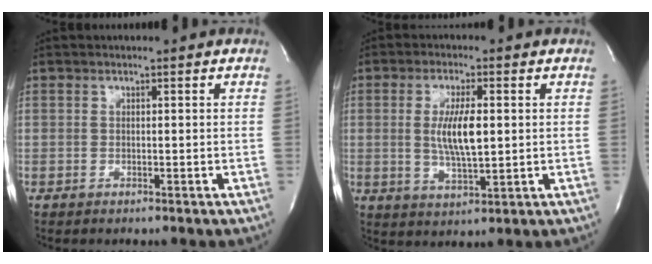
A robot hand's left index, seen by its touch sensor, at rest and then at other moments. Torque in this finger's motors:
{"motor_torque": [0.99, -0.22, 0.32, 0.07]}